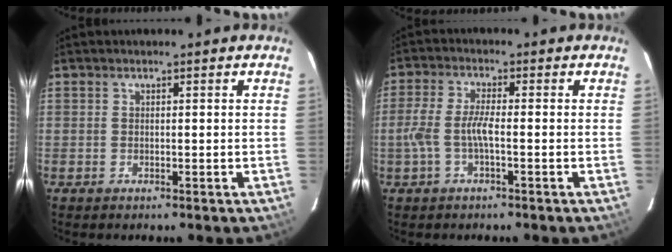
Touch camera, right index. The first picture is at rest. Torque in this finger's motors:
{"motor_torque": [0.93, -0.24, 0.44, 0.13]}